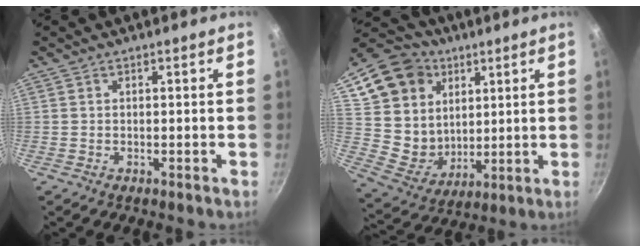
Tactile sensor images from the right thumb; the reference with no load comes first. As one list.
[{"total": 18.0, "force": [7.7, 14.7, 6.8], "torque": [-0.093, -0.009, 0.153]}]